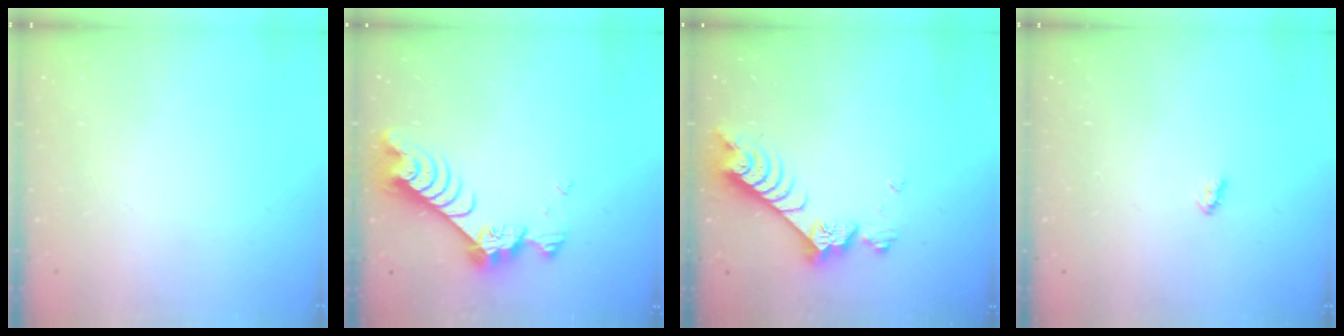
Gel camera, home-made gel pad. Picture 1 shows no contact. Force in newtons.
{"total": 9.2, "press": 9.1, "slide": 0.8}
{"total": 7.5, "press": 7.4, "slide": 0.9}
{"total": 2.7, "press": 2.7, "slide": 0.3}